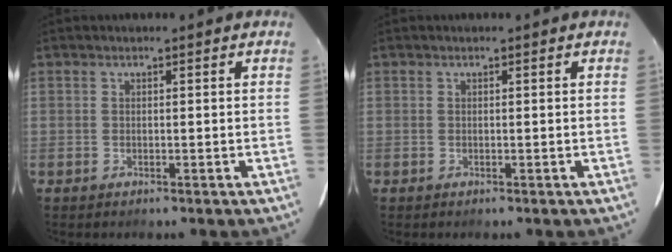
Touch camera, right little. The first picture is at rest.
{"total": 0.0}